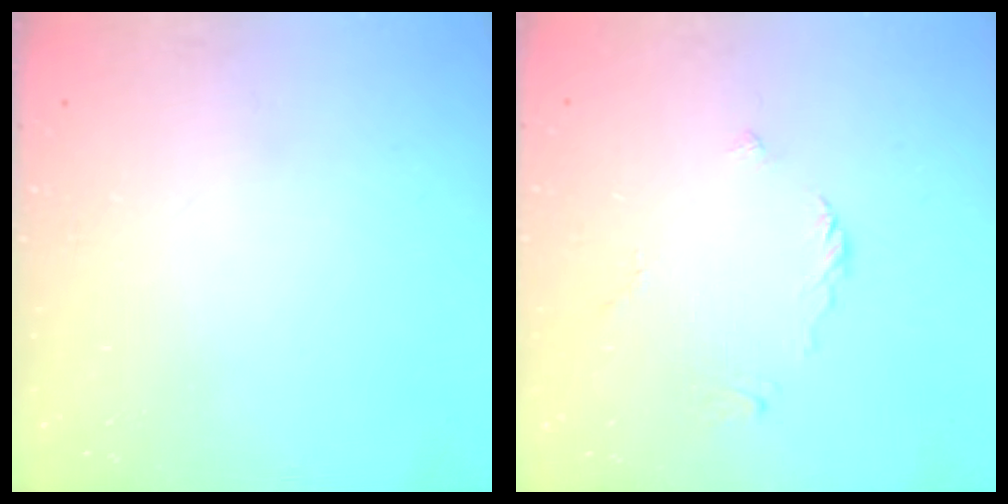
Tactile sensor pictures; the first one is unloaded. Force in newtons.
{"total": 2.5, "press": 2.4, "slide": 0.7}